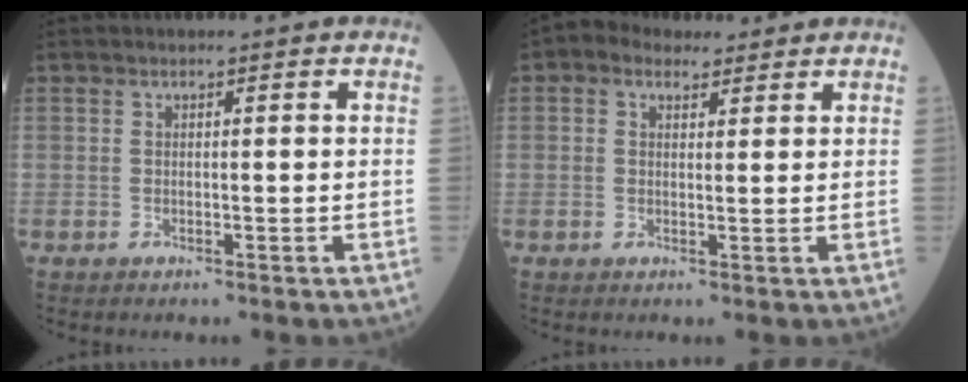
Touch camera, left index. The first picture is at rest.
{"total": 4.6, "force": [3.1, 2.9, 1.9], "torque": [-0.039, 0.031, 0.055]}